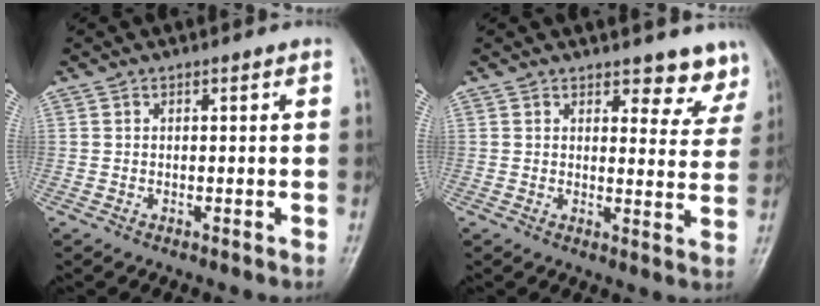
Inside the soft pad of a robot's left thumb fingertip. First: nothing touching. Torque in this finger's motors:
{"motor_torque": [0.11, 0.16, -0.32, -0.08, 0.06]}